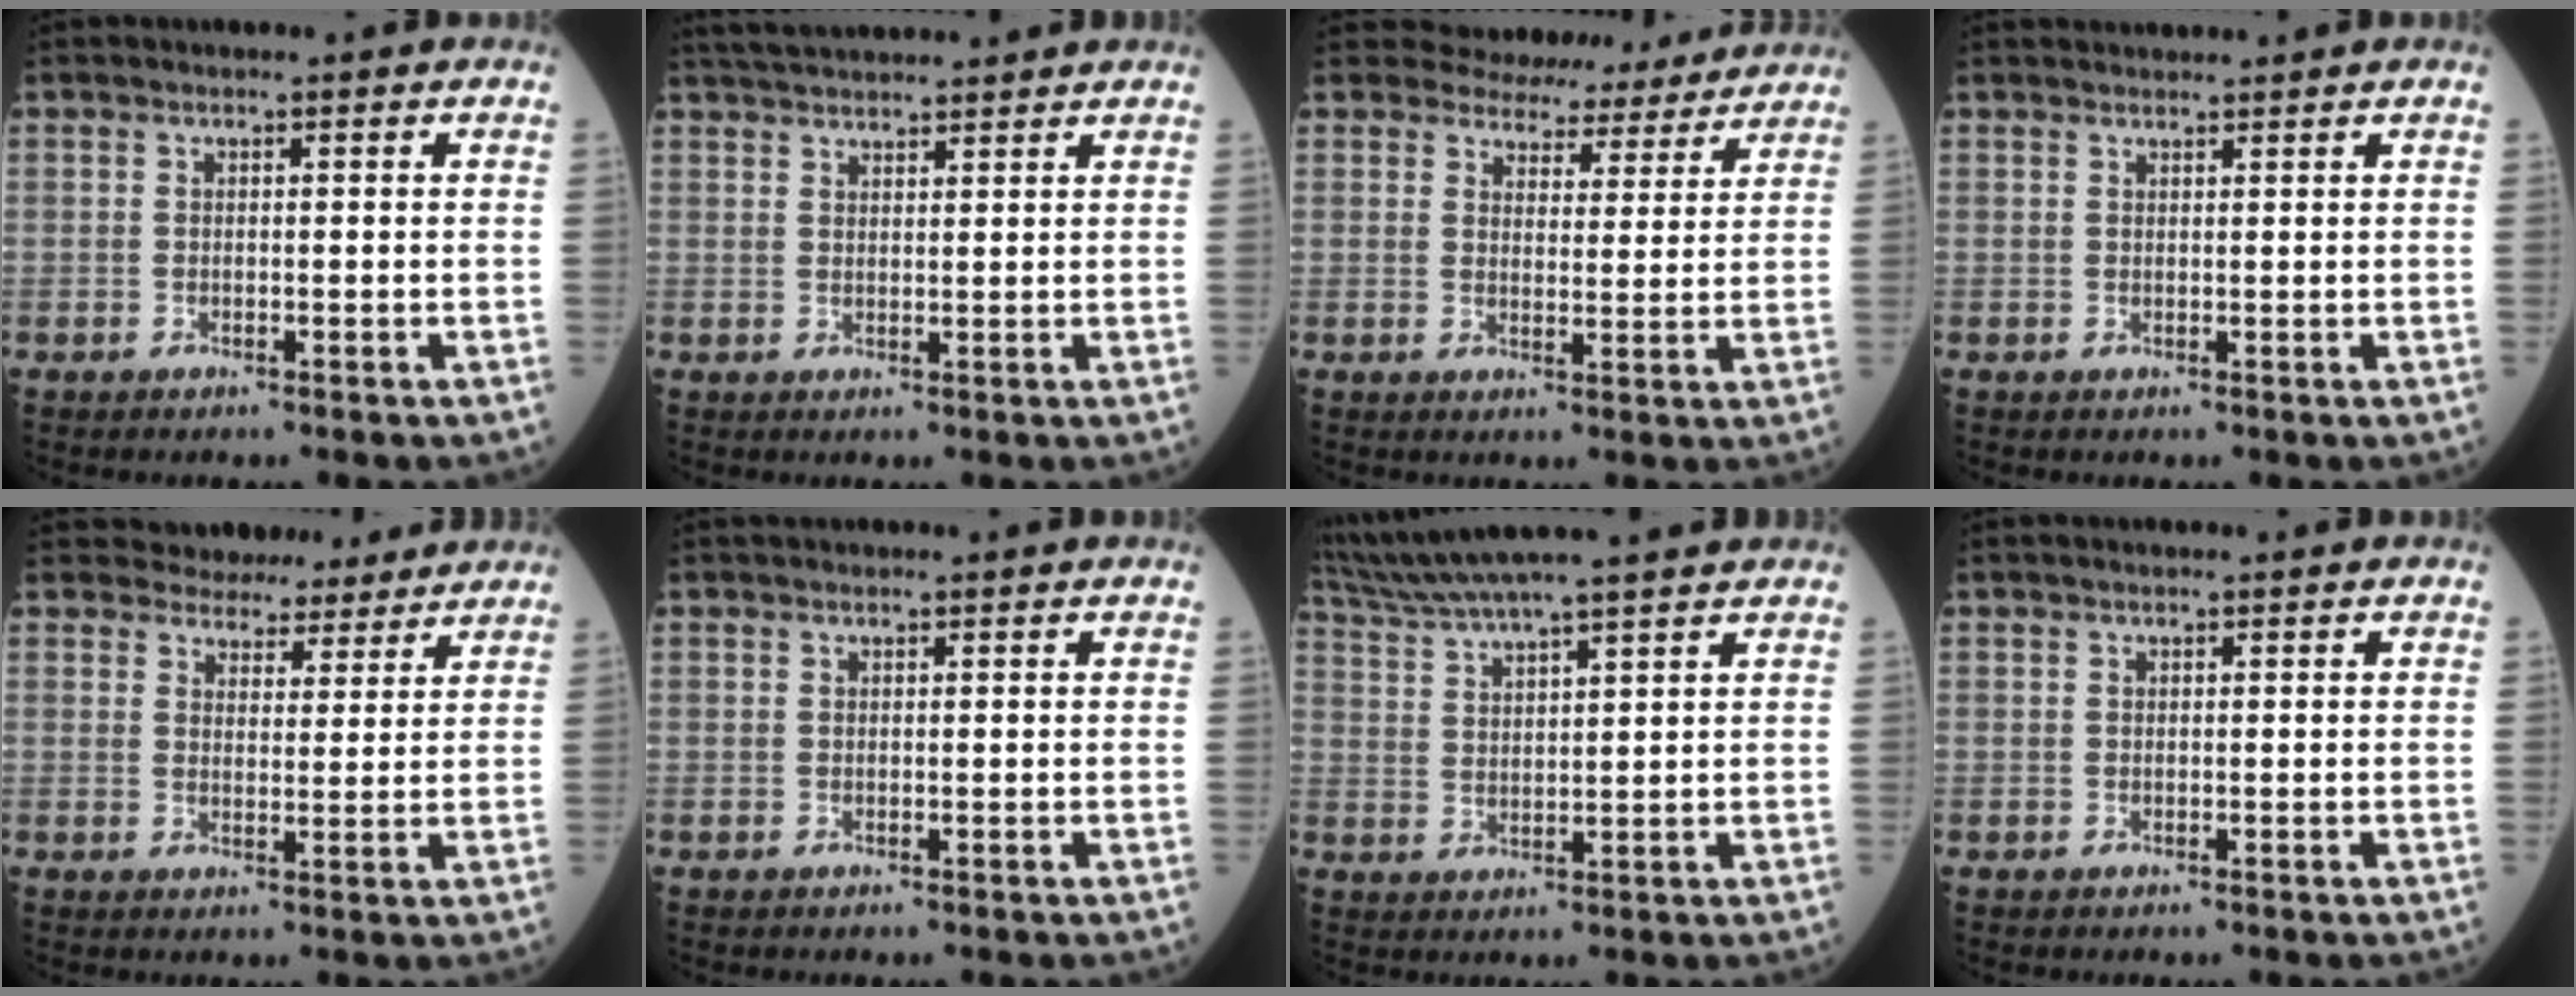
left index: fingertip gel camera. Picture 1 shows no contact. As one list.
[{"total": 8.9, "force": [8.4, 0.8, 3.1], "torque": [-0.056, 0.037, 0.130]}, {"total": 10.5, "force": [9.9, 3.3, 1.0], "torque": [0.005, 0.007, 0.114]}, {"total": 2.7, "force": [2.7, 0.0, 0.5], "torque": [-0.005, 0.025, 0.044]}, {"total": 9.5, "force": [8.9, 3.1, 1.6], "torque": [-0.011, 0.011, 0.112]}, {"total": 2.9, "force": [2.7, -0.1, 1.0], "torque": [-0.011, 0.026, 0.037]}, {"total": 14.4, "force": [12.8, -0.6, 6.5], "torque": [-0.125, 0.026, 0.206]}, {"total": 1.6, "force": [1.4, 0.1, 0.9], "torque": [-0.009, 0.020, 0.022]}]